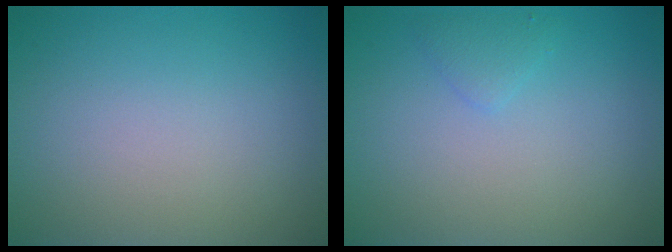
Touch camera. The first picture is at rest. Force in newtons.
{"total": 1.0, "press": 1.0, "slide": 0.1}